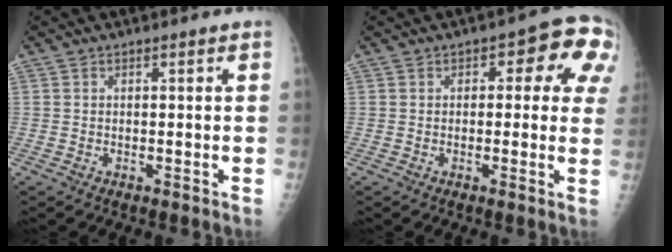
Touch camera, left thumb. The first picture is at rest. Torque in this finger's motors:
{"motor_torque": [1.06, 0.57, 0.07, -0.16, 0.07]}